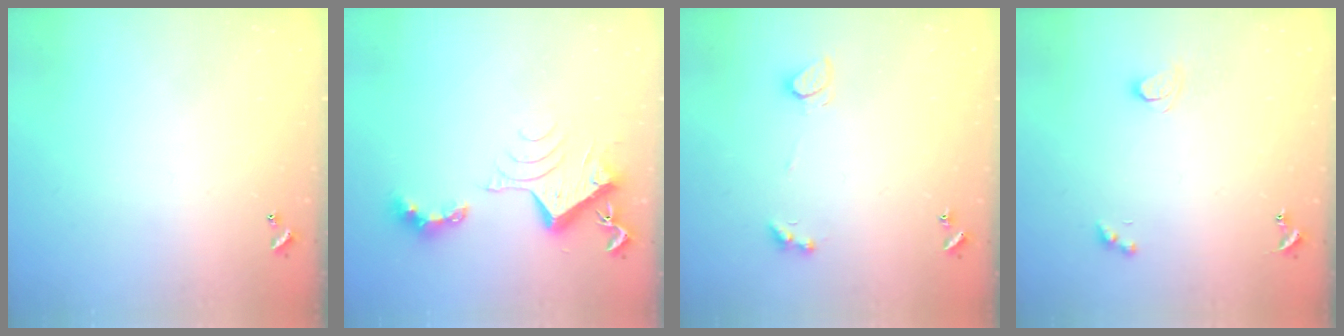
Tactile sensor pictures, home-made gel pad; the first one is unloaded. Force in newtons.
{"total": 8.5, "press": 8.5, "slide": 0.9}
{"total": 2.4, "press": 2.3, "slide": 0.6}
{"total": 1.7, "press": 1.7, "slide": 0.3}